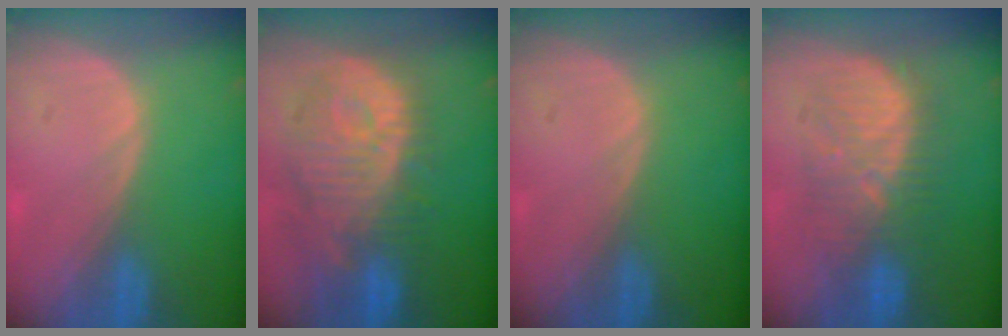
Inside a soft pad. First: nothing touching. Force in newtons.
{"total": 12.3, "press": 11.1, "slide": 5.2}
{"total": 0.0}
{"total": 8.9, "press": 8.9, "slide": 0.4}